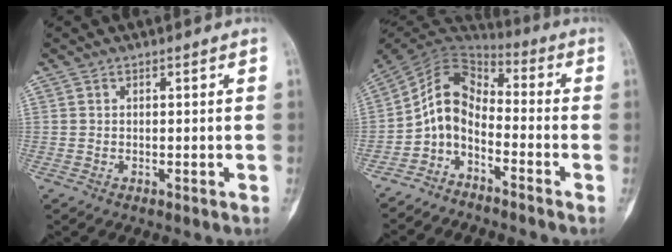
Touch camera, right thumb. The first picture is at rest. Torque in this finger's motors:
{"motor_torque": [0.67, 0.18, 1.07, -0.45, 0.36]}